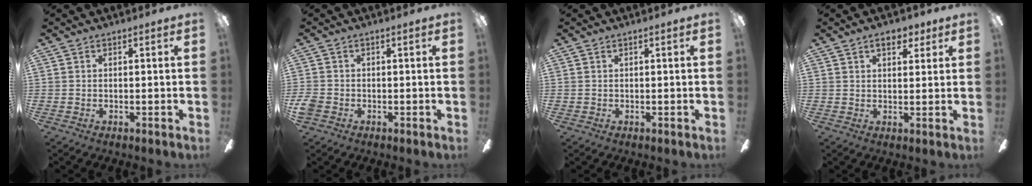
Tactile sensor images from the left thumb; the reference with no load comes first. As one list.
[{"total": 2.4, "force": [-1.1, 1.7, 1.2], "torque": [-0.025, 0.004, -0.021]}, {"total": 0.0}, {"total": 5.1, "force": [3.2, 2.5, 3.0], "torque": [-0.032, -0.009, 0.053]}]